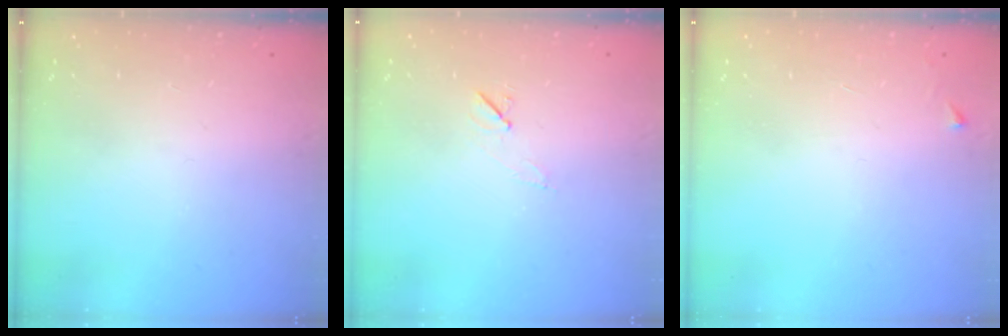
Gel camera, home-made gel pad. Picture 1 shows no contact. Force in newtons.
{"total": 5.2, "press": 4.7, "slide": 2.1}
{"total": 2.6, "press": 2.6, "slide": 0.3}